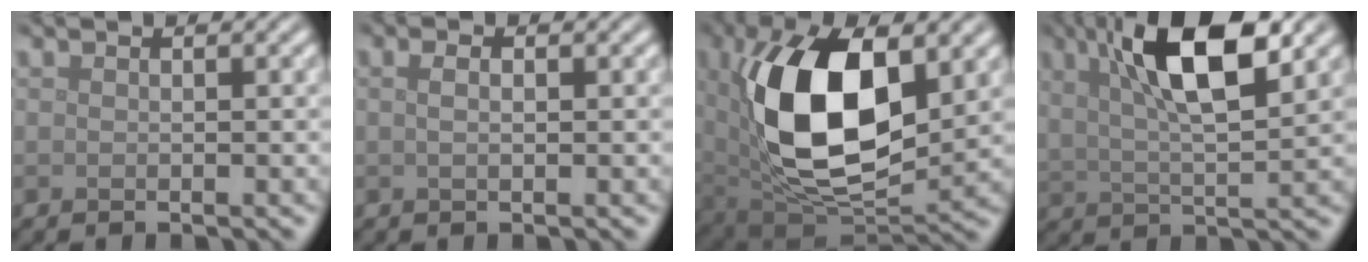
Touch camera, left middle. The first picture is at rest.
{"total": 1.1, "force": [0.3, 0.5, 1.0], "torque": [-0.019, -0.001, 0.004]}
{"total": 13.8, "force": [2.5, 7.3, 11.5], "torque": [-0.208, -0.005, 0.049]}
{"total": 9.3, "force": [4.0, 2.8, 7.9], "torque": [-0.141, 0.017, 0.066]}